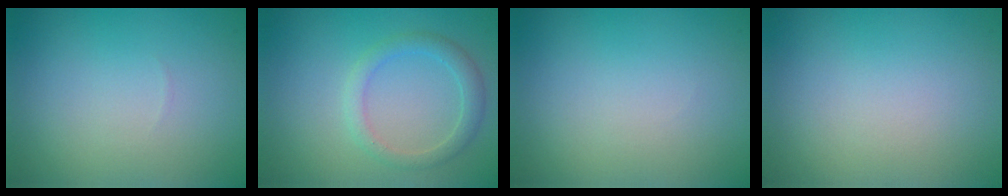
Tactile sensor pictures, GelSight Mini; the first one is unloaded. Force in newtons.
{"total": 2.2, "press": 2.2, "slide": 0.1}
{"total": 0.0}
{"total": 0.0}